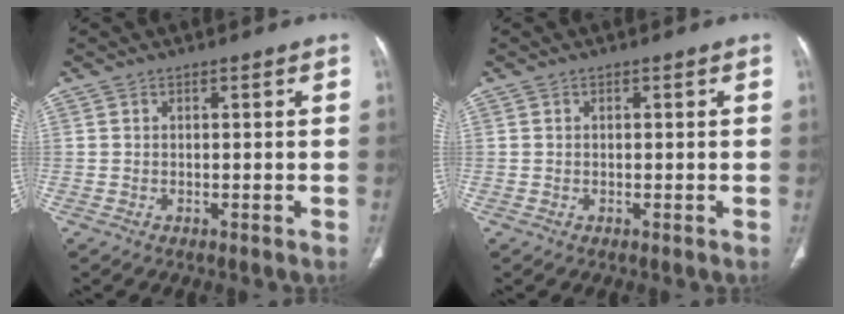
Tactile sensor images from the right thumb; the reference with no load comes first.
{"total": 0.0}